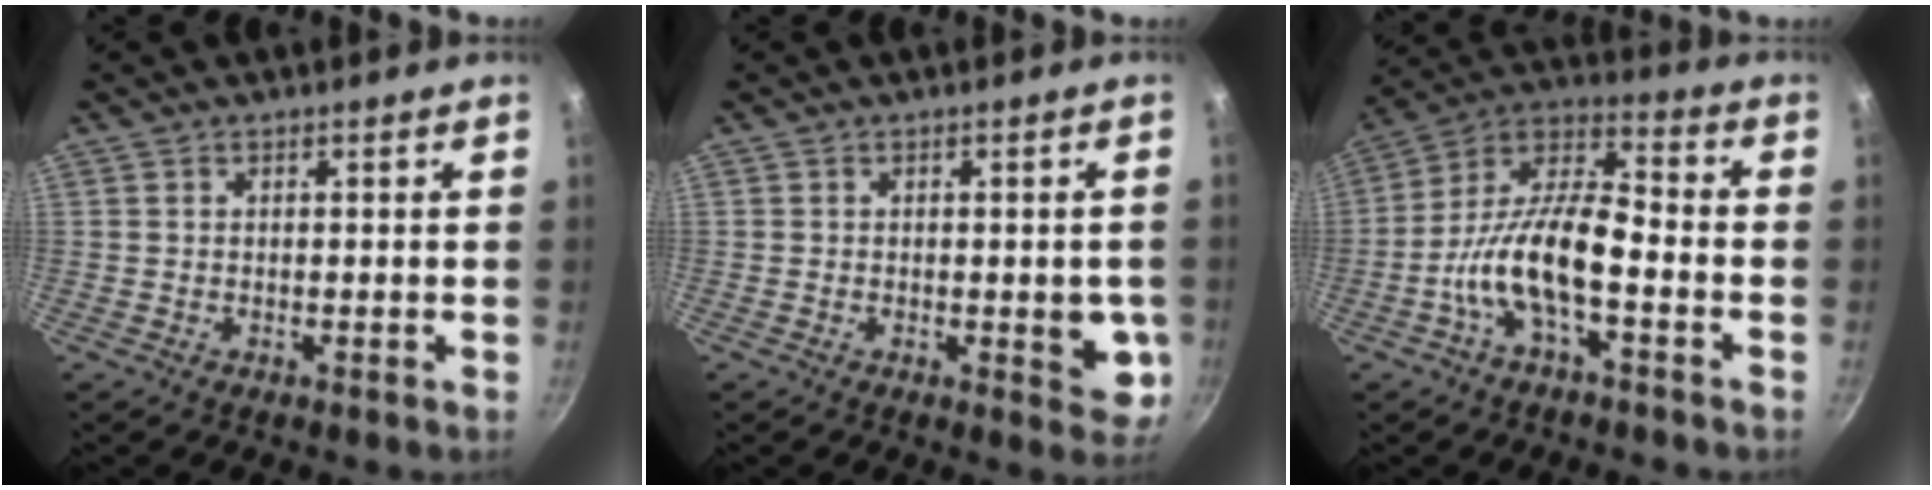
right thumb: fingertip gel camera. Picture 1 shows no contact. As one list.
[{"total": 6.2, "force": [-0.8, 2.8, 5.5], "torque": [-0.046, -0.013, -0.011]}, {"total": 14.1, "force": [-4.8, 5.6, 12.0], "torque": [-0.218, 0.044, -0.106]}]